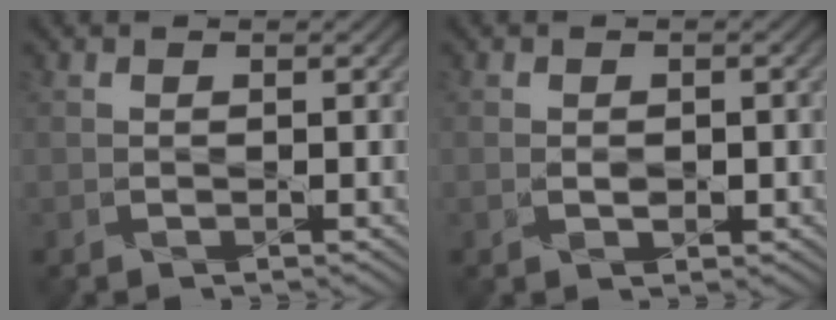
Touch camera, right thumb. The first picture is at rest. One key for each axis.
{"total": 1.3, "fx": -0.2, "fy": 0.9, "fz": 1.0, "tx": -0.022, "ty": -0.002, "tz": 0.000}